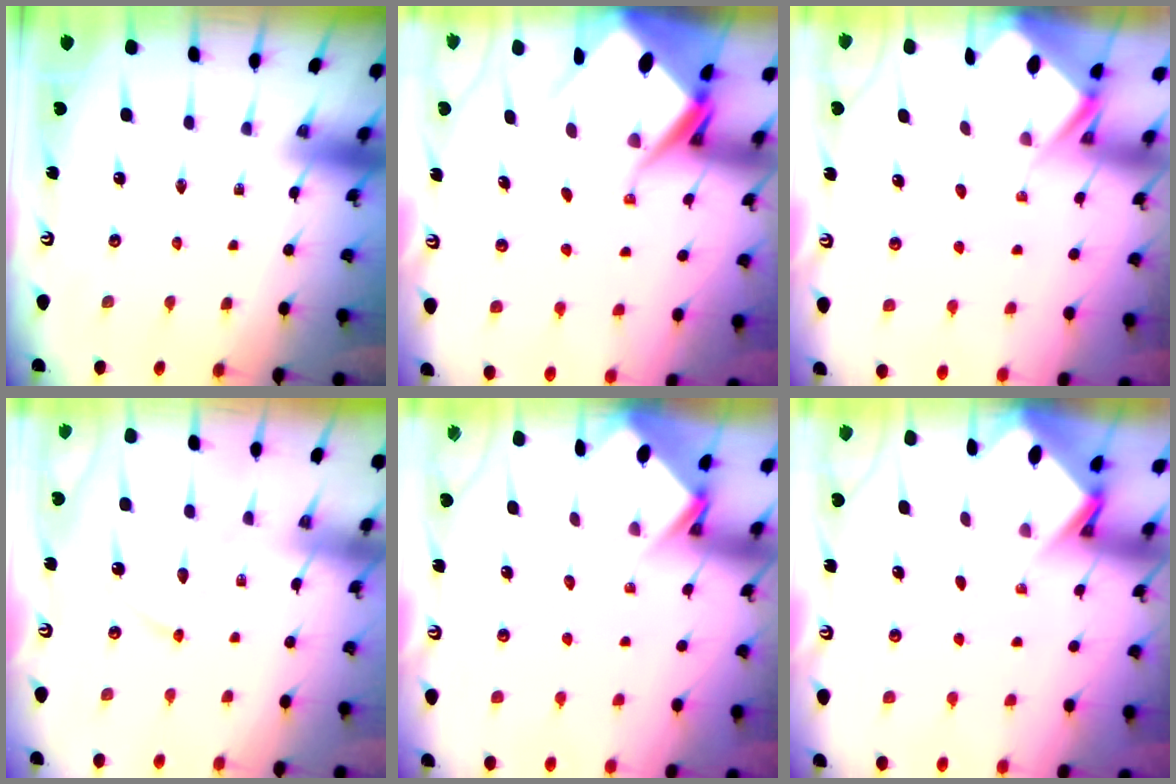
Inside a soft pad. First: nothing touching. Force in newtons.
{"total": 9.5, "press": 9.5, "slide": 1.1}
{"total": 2.6, "press": 2.6, "slide": 0.1}
{"total": 6.1, "press": 6.0, "slide": 0.7}
{"total": 3.9, "press": 3.8, "slide": 0.3}
{"total": 2.9, "press": 2.9, "slide": 0.2}